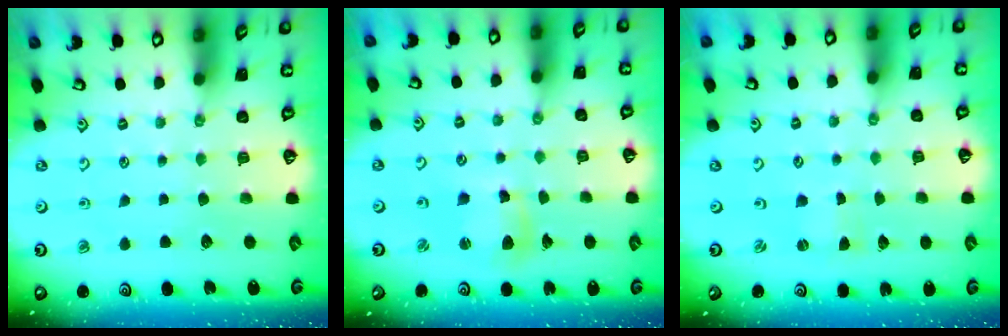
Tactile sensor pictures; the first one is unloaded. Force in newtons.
{"total": 7.2, "press": 7.1, "slide": 1.2}
{"total": 0.0}